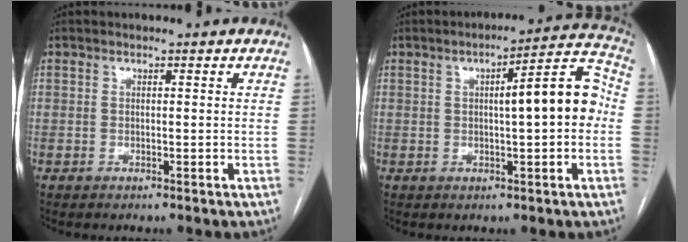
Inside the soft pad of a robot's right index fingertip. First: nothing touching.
{"total": 10.1, "force": [0.4, 1.8, 9.9], "torque": [-0.128, 0.035, 0.003]}